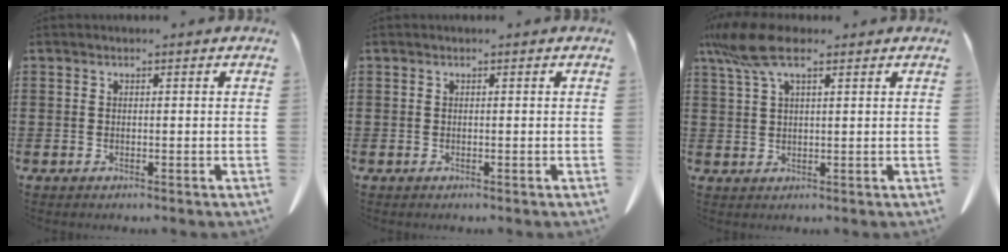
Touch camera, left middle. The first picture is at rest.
{"total": 0.0}
{"total": 7.5, "force": [4.4, 2.1, 5.7], "torque": [-0.133, -0.004, 0.075]}